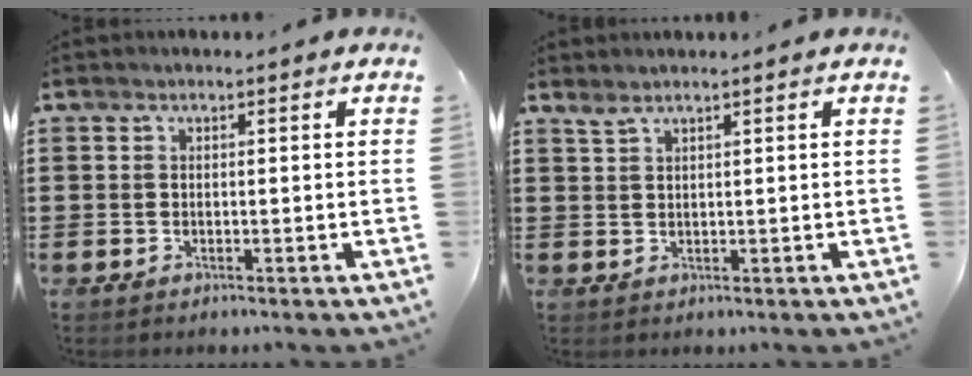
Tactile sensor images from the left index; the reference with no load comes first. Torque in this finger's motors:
{"motor_torque": [2.14, 0.00, -0.01, 0.00]}